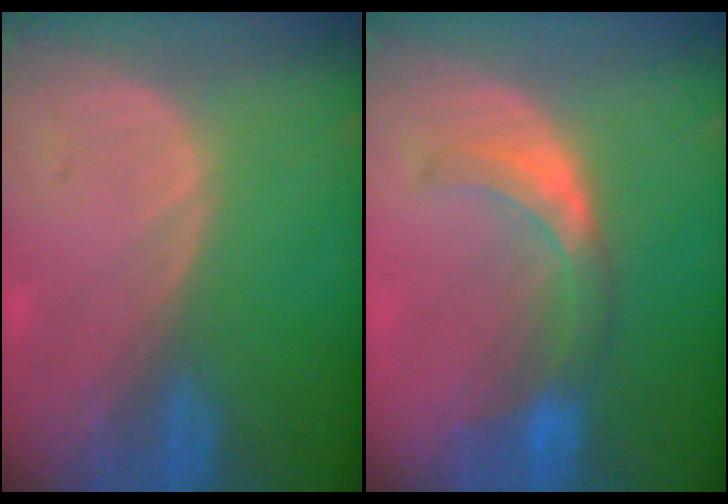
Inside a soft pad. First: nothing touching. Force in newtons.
{"total": 5.9, "press": 5.8, "slide": 1.0}